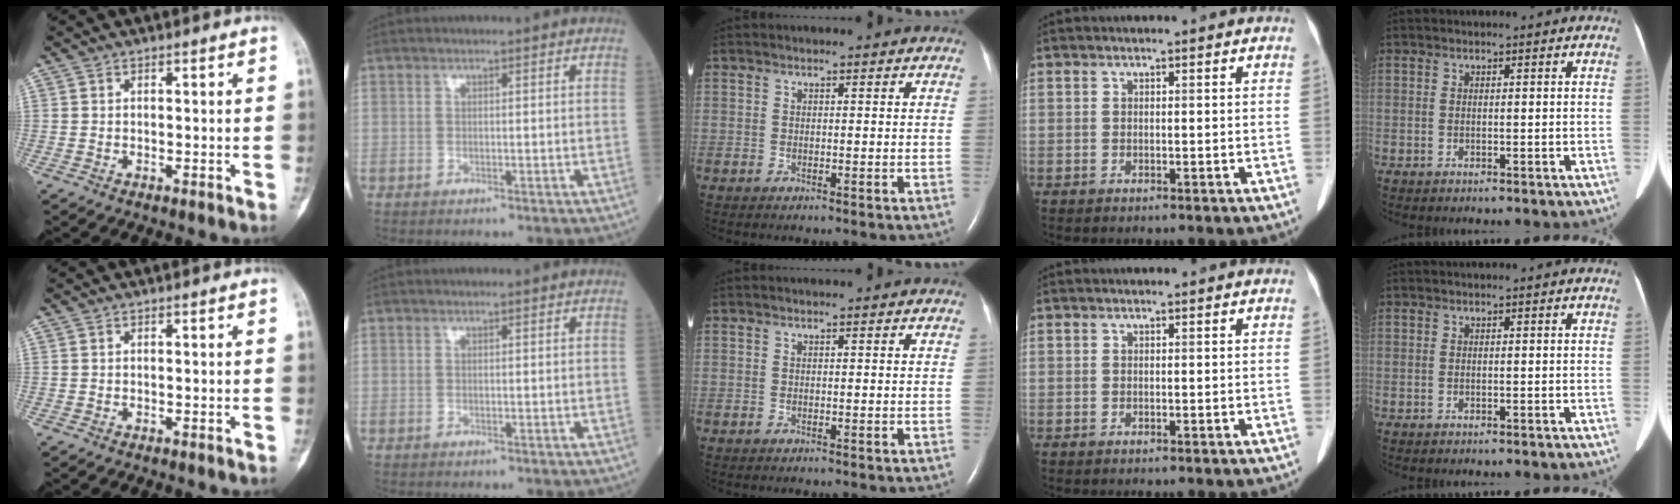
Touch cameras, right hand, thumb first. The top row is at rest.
{}